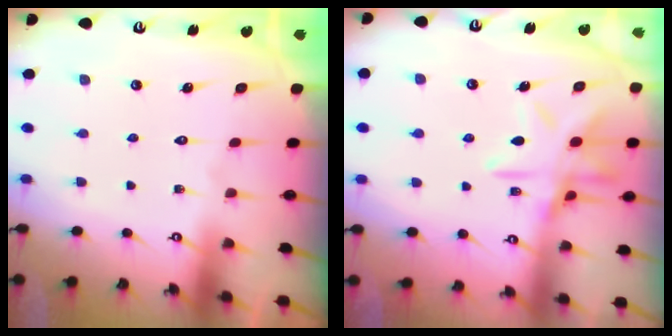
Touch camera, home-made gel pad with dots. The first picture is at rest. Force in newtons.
{"total": 13.1, "press": 13.1, "slide": 0.9}